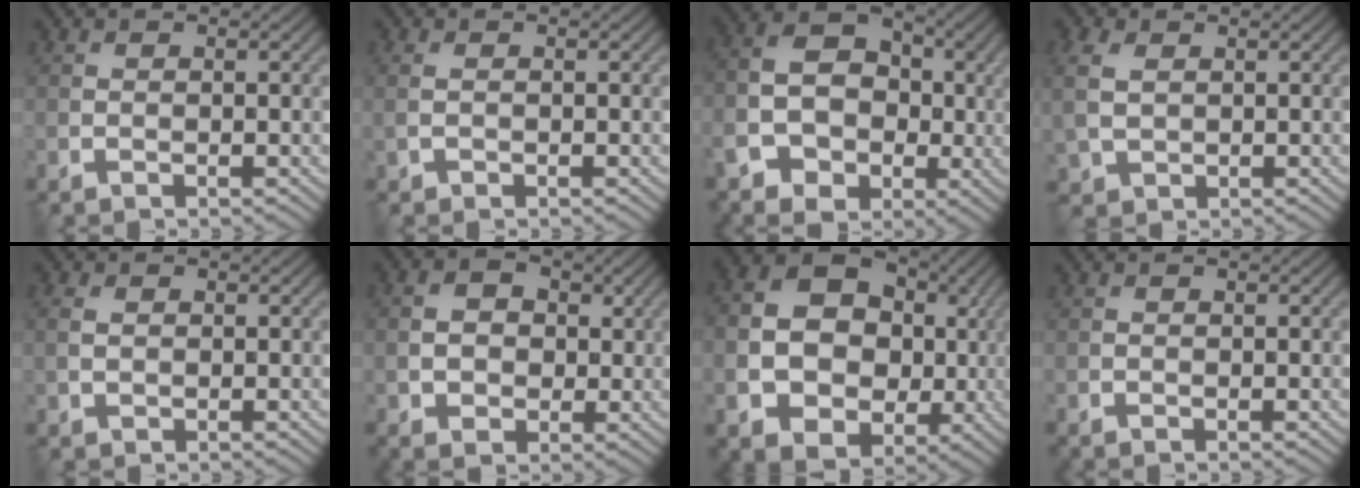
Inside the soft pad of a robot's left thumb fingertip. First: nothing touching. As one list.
[{"total": 1.0, "force": [-0.3, 0.4, 0.9], "torque": [-0.024, 0.002, -0.007]}, {"total": 8.8, "force": [-2.8, 6.6, 5.1], "torque": [-0.100, -0.014, -0.056]}, {"total": 4.4, "force": [0.9, 3.2, 2.9], "torque": [-0.091, 0.004, 0.020]}, {"total": 1.9, "force": [0.1, 1.4, 1.3], "torque": [-0.035, 0.001, 0.005]}, {"total": 4.3, "force": [0.0, 3.4, 2.5], "torque": [-0.058, 0.005, -0.002]}, {"total": 15.1, "force": [-1.2, 12.3, 8.7], "torque": [-0.197, -0.024, -0.014]}, {"total": 0.0}]